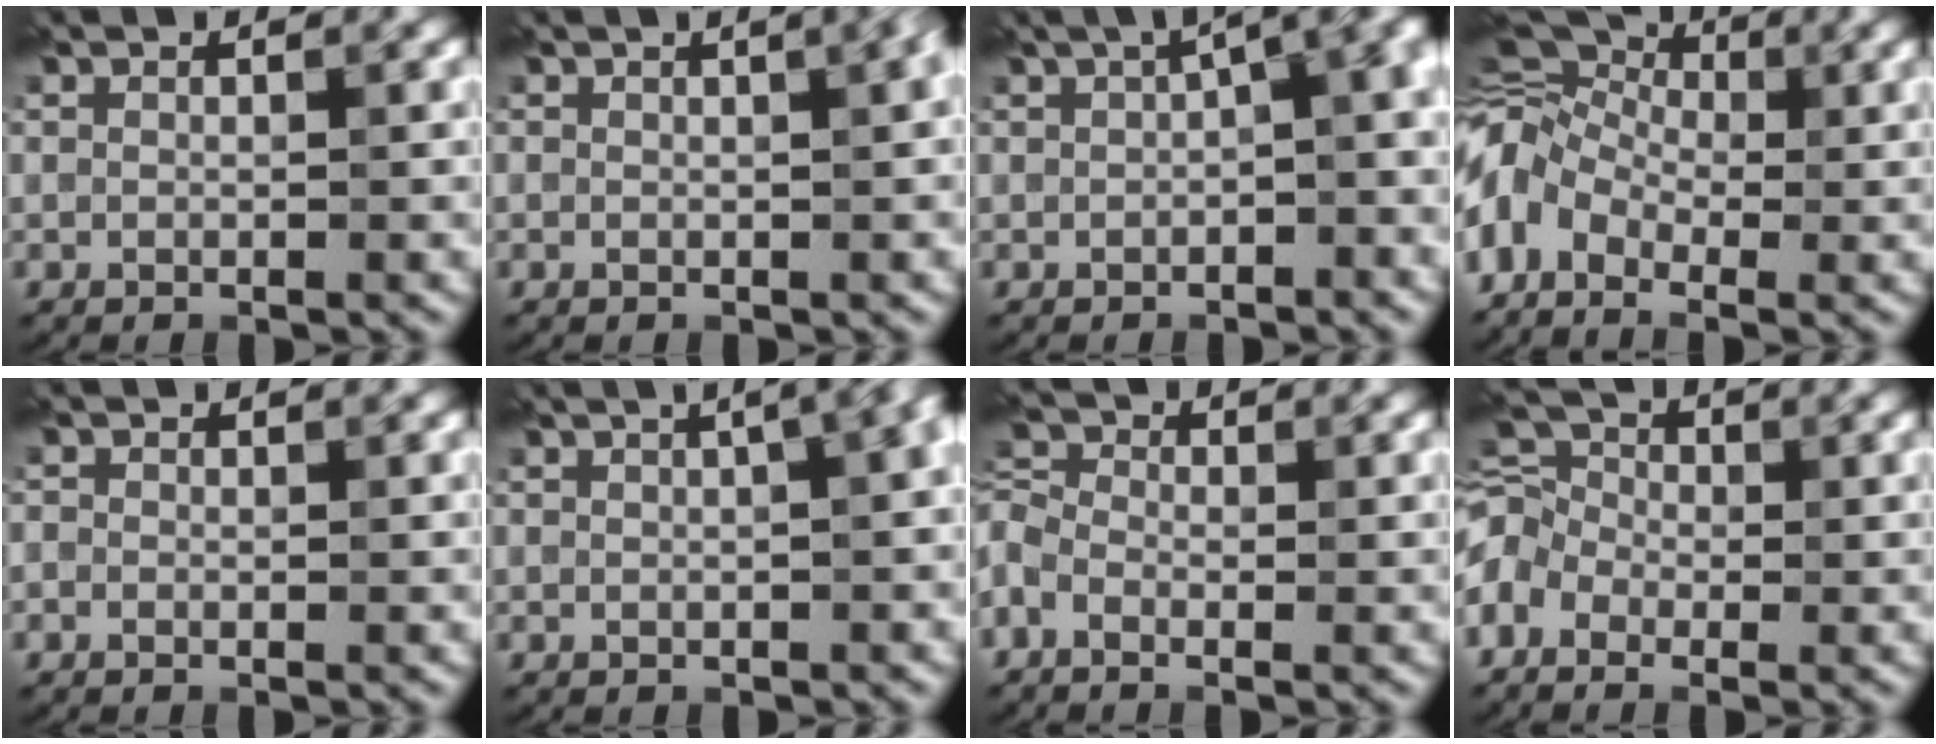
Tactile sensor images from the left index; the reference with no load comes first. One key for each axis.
{"total": 3.0, "fx": 0.9, "fy": 1.3, "fz": 2.6, "tx": -0.007, "ty": 0.014, "tz": 0.000}
{"total": 6.4, "fx": 0.5, "fy": 2.6, "fz": 5.8, "tx": -0.040, "ty": 0.023, "tz": 0.001}
{"total": 11.4, "fx": -1.7, "fy": 8.4, "fz": 7.6, "tx": -0.155, "ty": 0.024, "tz": -0.042}
{"total": 0.7, "fx": -0.1, "fy": 0.6, "fz": 0.3, "tx": -0.008, "ty": -0.006, "tz": -0.005}
{"total": 13.2, "fx": 3.4, "fy": 7.4, "fz": 10.4, "tx": -0.010, "ty": 0.067, "tz": -0.006}
{"total": 3.7, "fx": -1.3, "fy": 2.5, "fz": 2.4, "tx": -0.061, "ty": 0.004, "tz": -0.033}
{"total": 5.1, "fx": -1.9, "fy": 3.5, "fz": 3.2, "tx": -0.077, "ty": 0.003, "tz": -0.042}